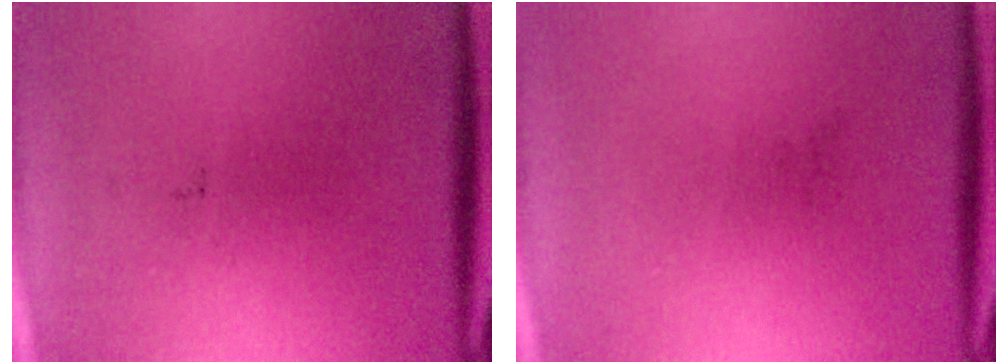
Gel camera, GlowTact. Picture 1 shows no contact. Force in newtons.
{"total": 0.0}